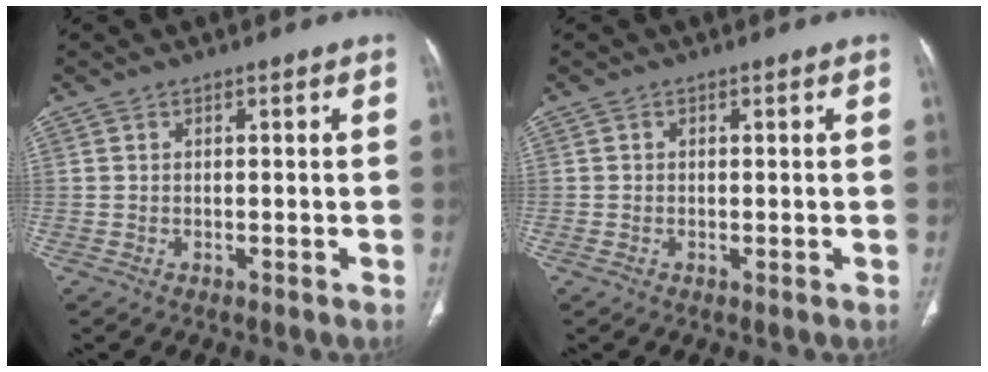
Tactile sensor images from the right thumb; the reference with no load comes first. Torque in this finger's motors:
{"motor_torque": [0.69, 0.76, -0.06, 0.47, 0.02]}